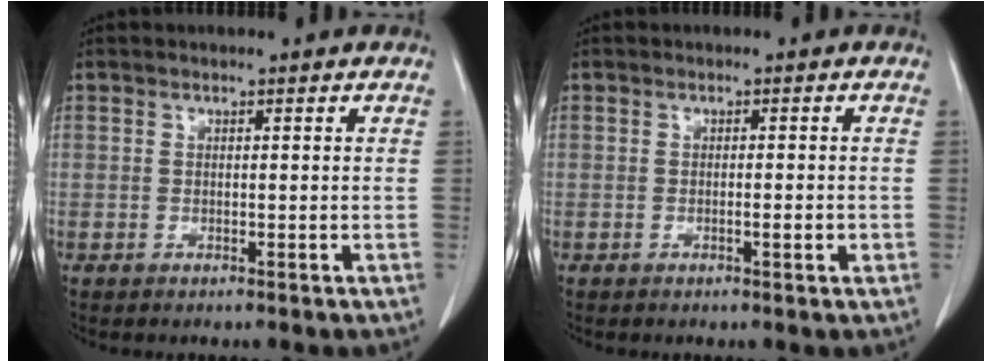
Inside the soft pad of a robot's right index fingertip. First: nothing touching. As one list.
[{"total": 1.6, "force": [-0.5, 0.2, 1.5], "torque": [-0.024, -0.001, -0.006]}]